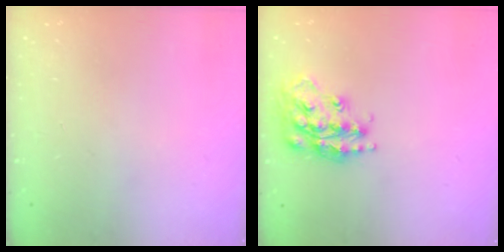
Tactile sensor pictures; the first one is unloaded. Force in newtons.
{"total": 17.0, "press": 16.9, "slide": 1.2}